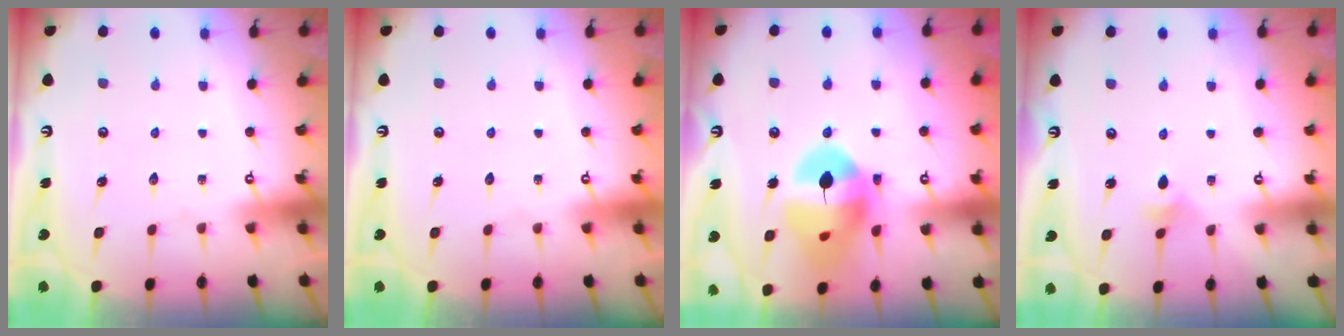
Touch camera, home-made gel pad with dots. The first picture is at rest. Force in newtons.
{"total": 0.0}
{"total": 15.3, "press": 15.2, "slide": 1.8}
{"total": 3.3, "press": 3.2, "slide": 0.8}